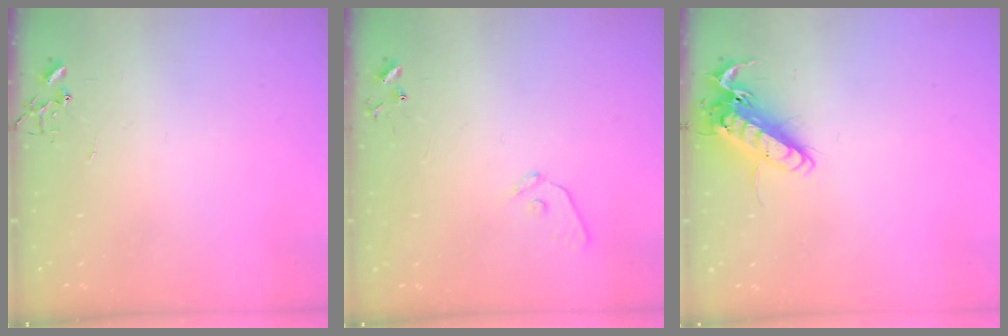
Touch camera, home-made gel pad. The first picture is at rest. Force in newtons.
{"total": 7.4, "press": 7.4, "slide": 0.6}
{"total": 15.0, "press": 14.7, "slide": 2.5}